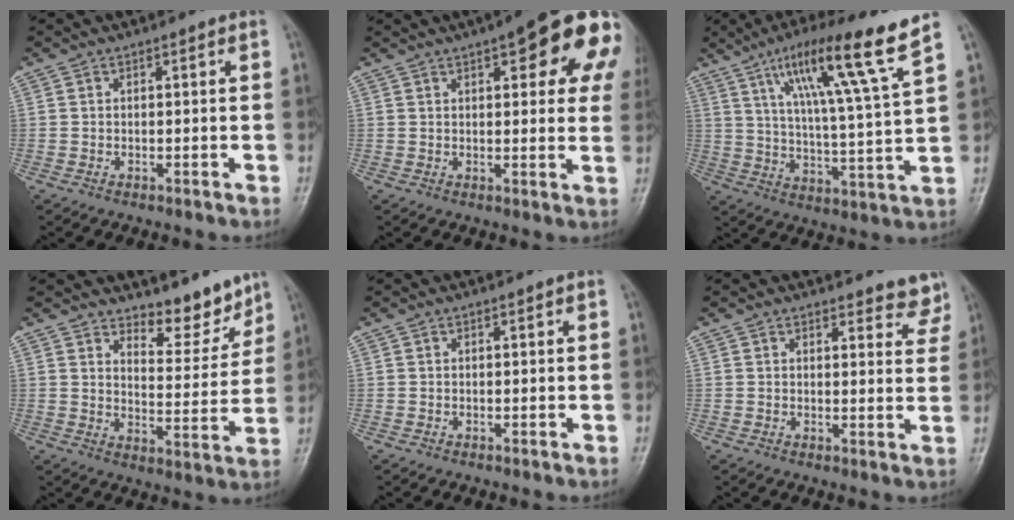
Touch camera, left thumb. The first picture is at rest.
{"total": 19.7, "force": [8.1, 6.9, 16.6], "torque": [-0.185, 0.001, 0.093]}
{"total": 16.2, "force": [9.6, -0.1, 13.0], "torque": [-0.214, -0.042, 0.158]}
{"total": 8.1, "force": [7.2, 2.8, 2.5], "torque": [-0.003, -0.066, 0.117]}
{"total": 0.0}
{"total": 5.6, "force": [5.2, 1.8, 0.7], "torque": [0.026, -0.035, 0.043]}